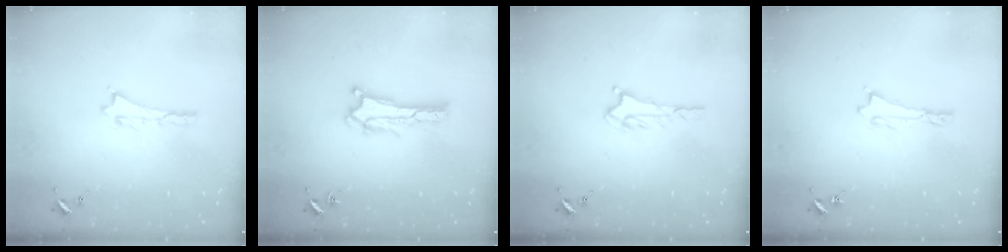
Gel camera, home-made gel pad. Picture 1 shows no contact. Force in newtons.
{"total": 0.7, "press": 0.6, "slide": 0.2}
{"total": 1.8, "press": 1.8, "slide": 0.2}
{"total": 0.5, "press": 0.5, "slide": 0.2}